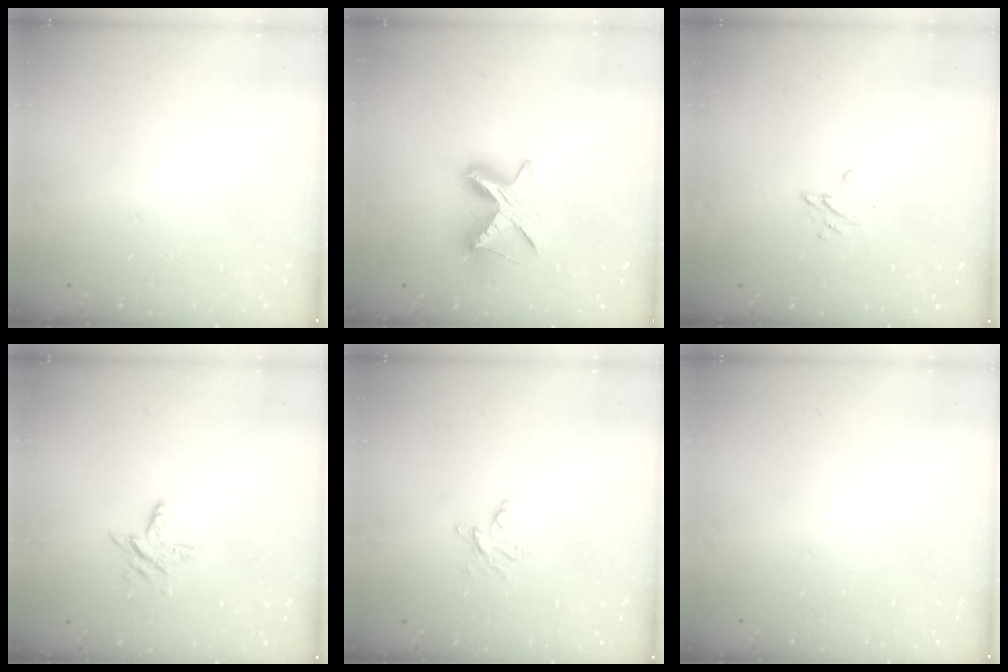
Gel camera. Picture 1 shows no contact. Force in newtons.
{"total": 9.4, "press": 9.4, "slide": 0.9}
{"total": 2.6, "press": 2.6, "slide": 0.2}
{"total": 5.6, "press": 5.6, "slide": 0.4}
{"total": 2.5, "press": 2.5, "slide": 0.4}
{"total": 0.0}